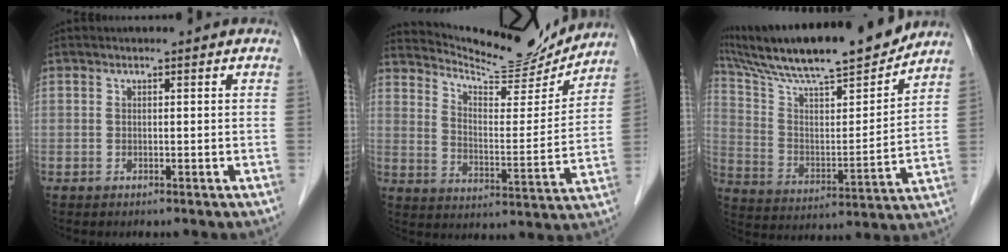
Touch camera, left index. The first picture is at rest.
{"total": 15.6, "force": [15.2, 1.4, 3.0], "torque": [-0.059, -0.032, 0.224]}
{"total": 22.3, "force": [19.4, 2.1, 10.9], "torque": [-0.194, 0.008, 0.316]}